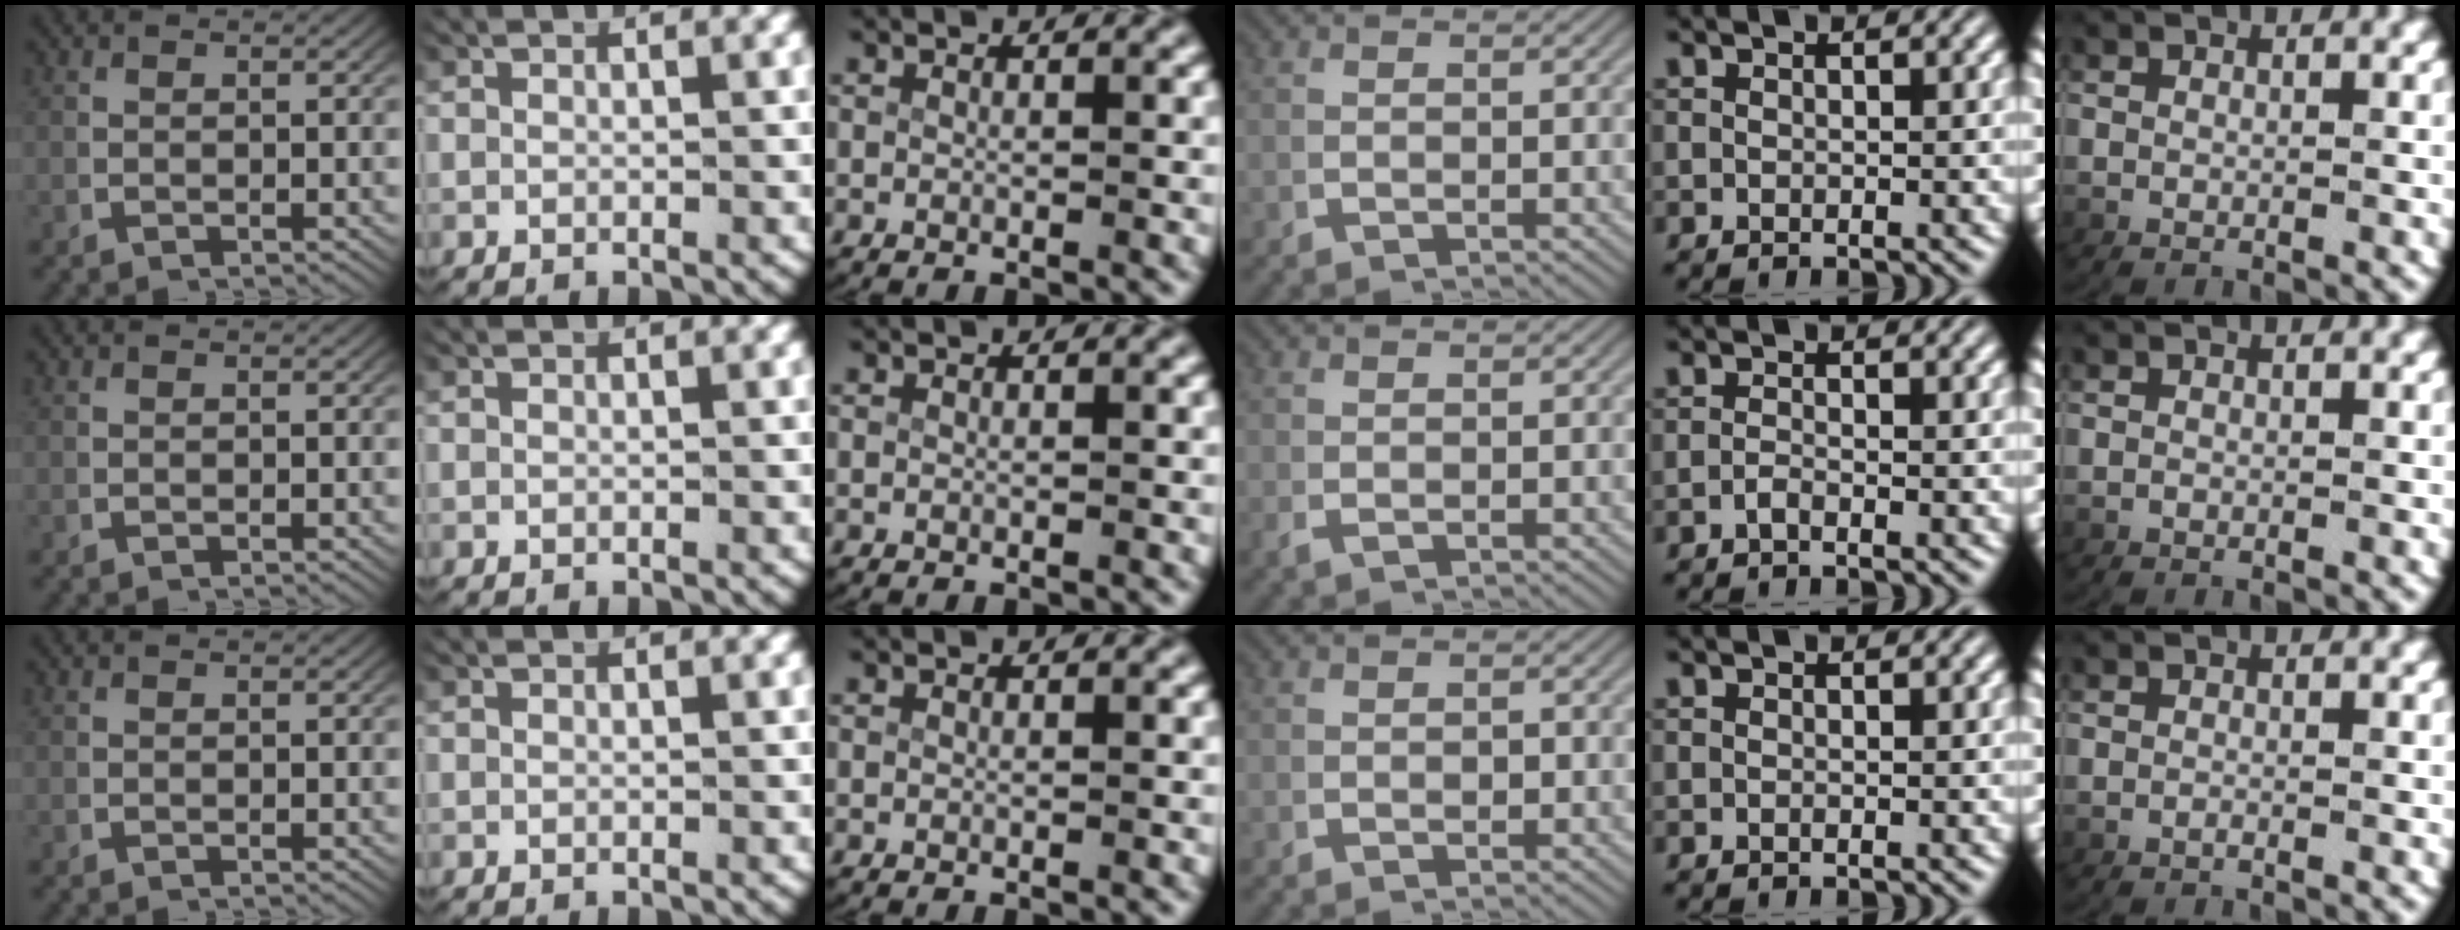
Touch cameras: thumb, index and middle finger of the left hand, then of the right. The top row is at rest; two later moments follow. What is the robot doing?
{"motion": "lift_and_place", "object": "paper"}